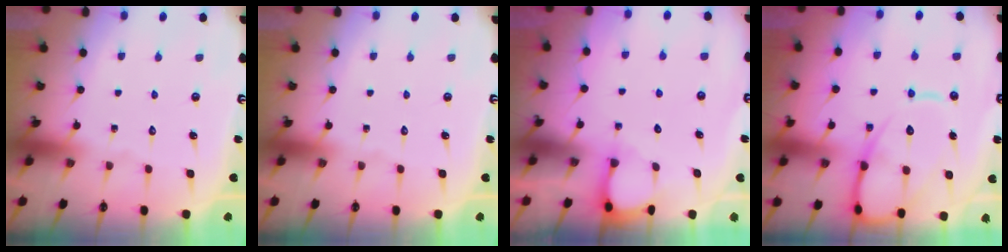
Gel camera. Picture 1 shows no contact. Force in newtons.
{"total": 0.0}
{"total": 2.3, "press": 2.3, "slide": 0.3}
{"total": 13.0, "press": 12.9, "slide": 1.3}